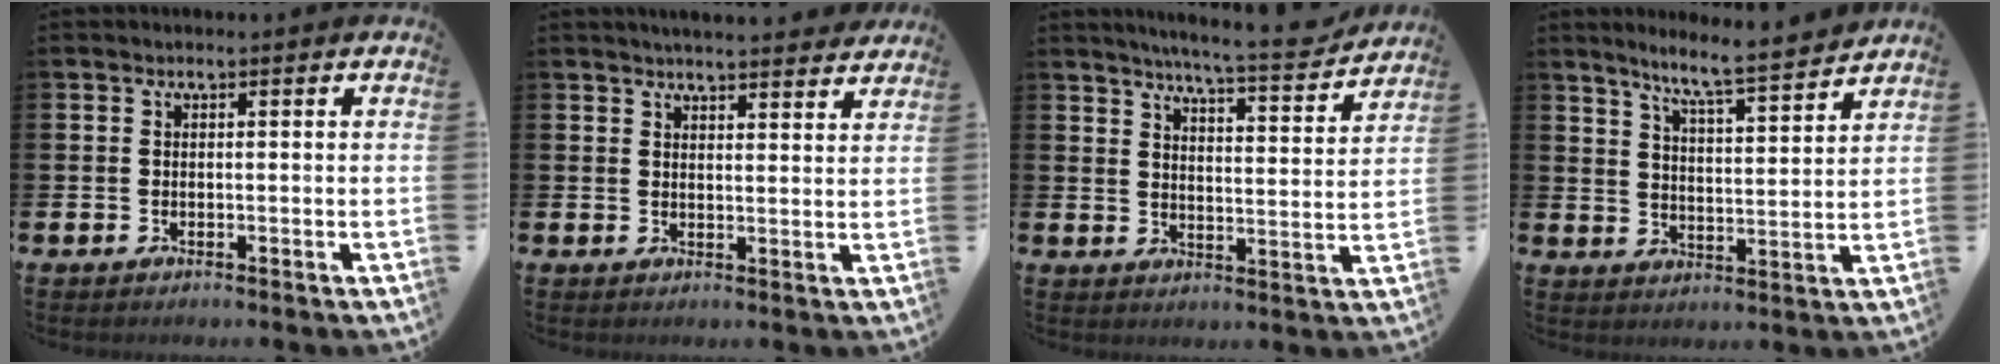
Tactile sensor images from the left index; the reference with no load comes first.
{"total": 4.1, "force": [4.1, 0.0, 0.4], "torque": [-0.015, -0.021, 0.074]}
{"total": 6.9, "force": [6.6, -0.1, 2.2], "torque": [-0.052, -0.046, 0.111]}
{"total": 7.4, "force": [6.8, -0.3, 2.8], "torque": [-0.072, -0.046, 0.115]}